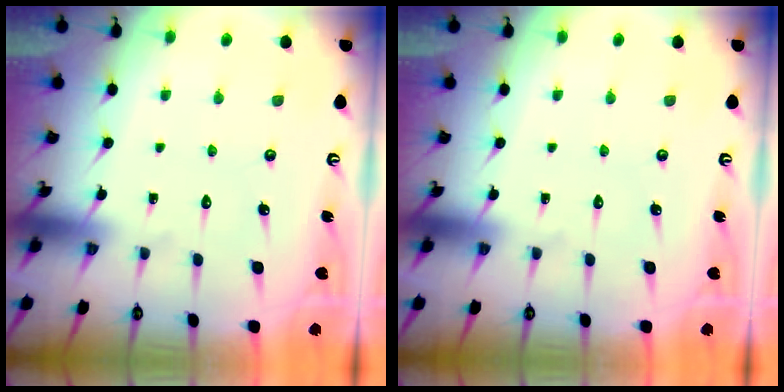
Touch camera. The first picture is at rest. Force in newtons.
{"total": 0.0}